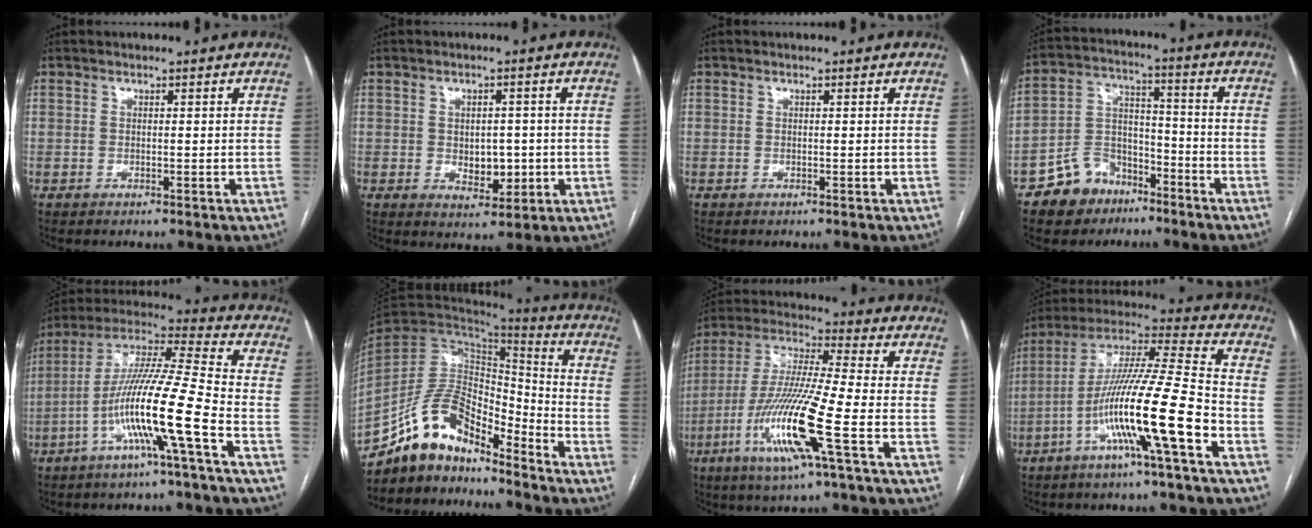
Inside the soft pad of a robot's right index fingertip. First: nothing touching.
{"total": 5.0, "force": [-0.5, 3.1, 3.8], "torque": [-0.048, 0.000, 0.003]}
{"total": 0.0}
{"total": 9.8, "force": [-6.6, 6.8, 2.4], "torque": [-0.044, 0.031, -0.112]}
{"total": 15.2, "force": [-5.6, -1.0, 14.0], "torque": [-0.268, 0.005, -0.112]}
{"total": 13.9, "force": [-11.7, 5.0, 5.6], "torque": [-0.097, 0.045, -0.218]}
{"total": 16.0, "force": [-5.9, -0.3, 14.8], "torque": [-0.307, -0.018, -0.117]}
{"total": 17.0, "force": [-6.5, -0.3, 15.8], "torque": [-0.293, 0.003, -0.122]}